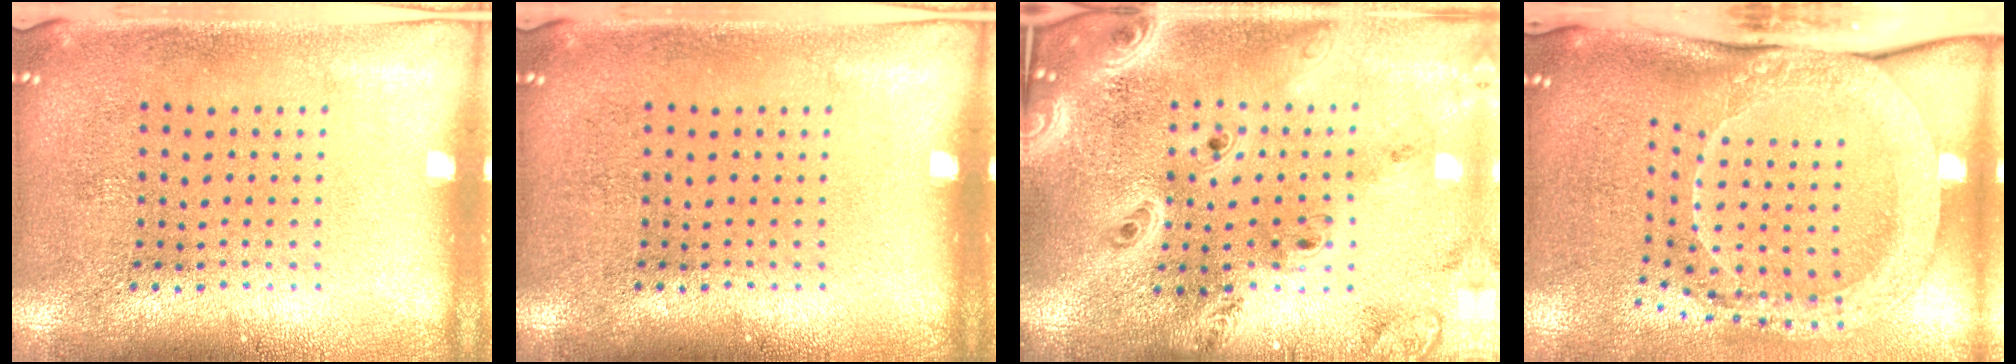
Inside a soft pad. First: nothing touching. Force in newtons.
{"total": 0.0}
{"total": 4.0, "press": 3.1, "slide": 2.6}
{"total": 2.4, "press": 2.1, "slide": 1.1}